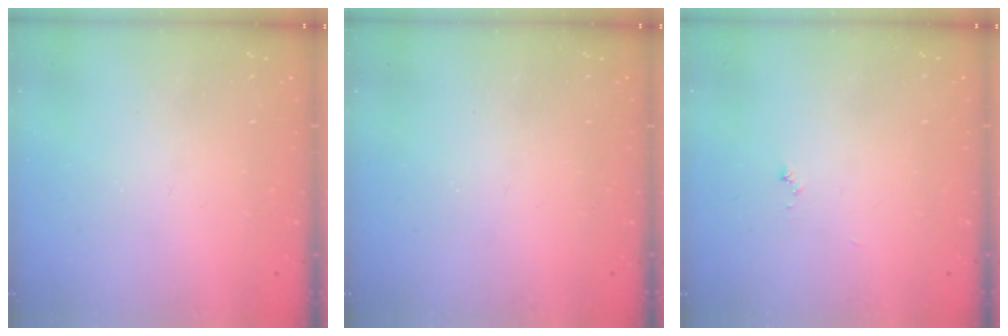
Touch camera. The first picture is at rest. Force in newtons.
{"total": 0.0}
{"total": 3.8, "press": 3.8, "slide": 0.4}